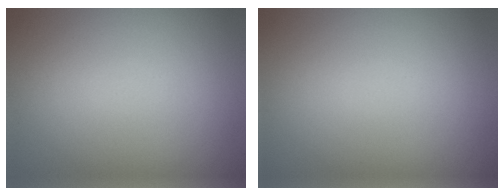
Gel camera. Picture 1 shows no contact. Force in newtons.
{"total": 0.0}